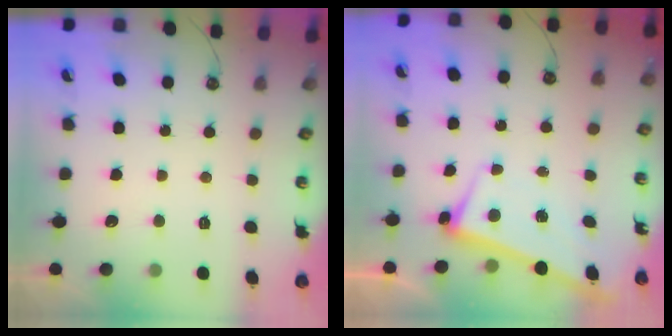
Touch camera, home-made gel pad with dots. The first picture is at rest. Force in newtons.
{"total": 2.5, "press": 2.5, "slide": 0.6}